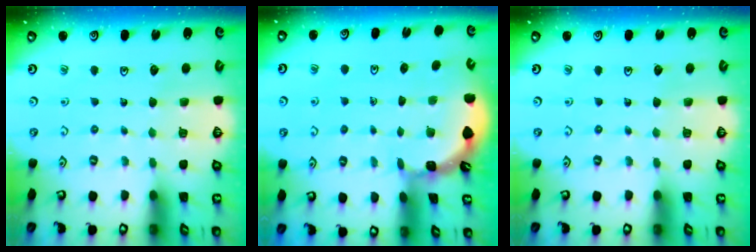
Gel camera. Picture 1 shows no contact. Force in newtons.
{"total": 1.8, "press": 1.8, "slide": 0.1}
{"total": 0.0}